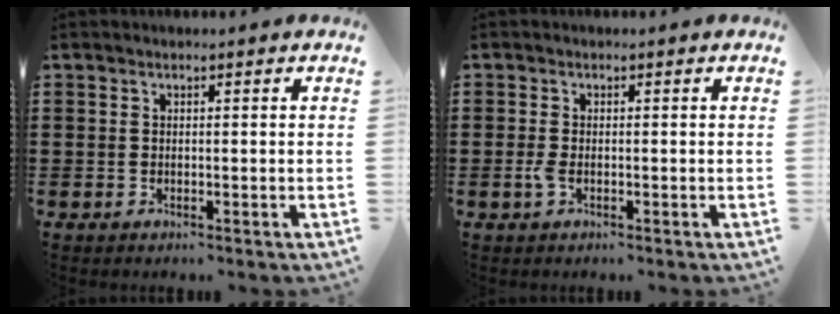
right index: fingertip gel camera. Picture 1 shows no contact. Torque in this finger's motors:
{"motor_torque": [0.54, 0.50, 0.11, 0.04]}